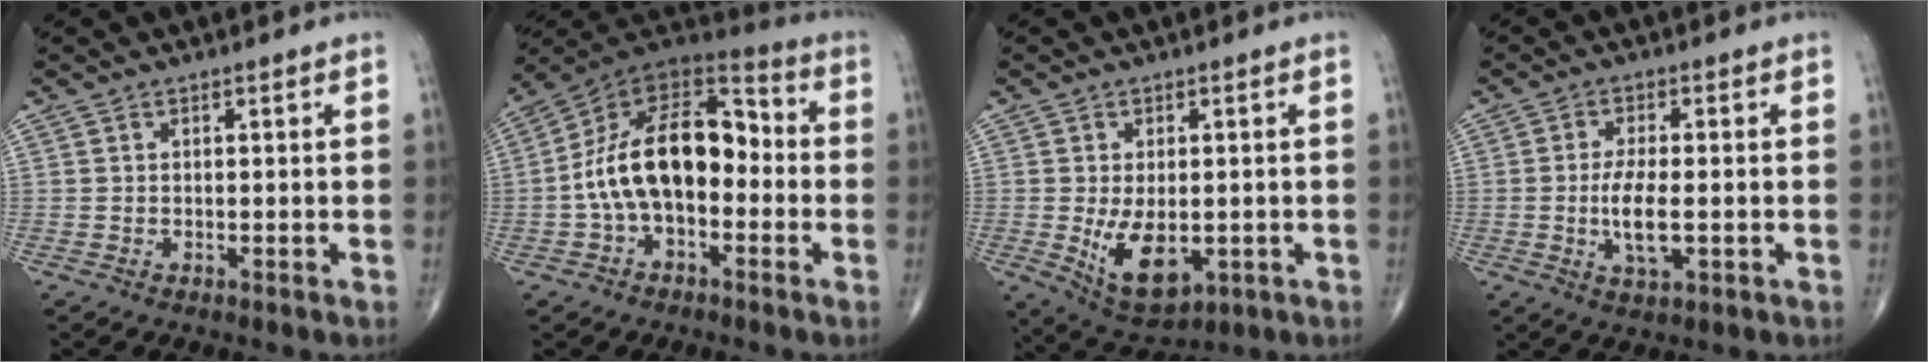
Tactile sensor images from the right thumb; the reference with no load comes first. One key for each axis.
{"total": 18.3, "fx": -2.0, "fy": 10.7, "fz": 14.8, "tx": -0.234, "ty": 0.054, "tz": -0.045}
{"total": 9.8, "fx": -1.7, "fy": 5.5, "fz": 7.9, "tx": -0.118, "ty": -0.014, "tz": -0.009}
{"total": 6.8, "fx": -1.0, "fy": 2.5, "fz": 6.2, "tx": -0.122, "ty": -0.007, "tz": -0.018}